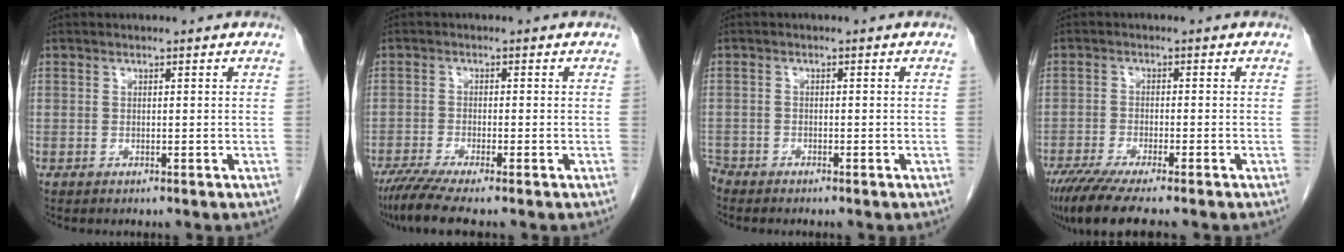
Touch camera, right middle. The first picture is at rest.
{"total": 5.5, "force": [-4.3, -0.2, 3.5], "torque": [-0.060, -0.016, -0.078]}
{"total": 2.2, "force": [-2.1, 0.7, 0.1], "torque": [-0.001, -0.003, -0.039]}
{"total": 9.5, "force": [-7.4, 0.8, 5.8], "torque": [-0.093, -0.022, -0.123]}